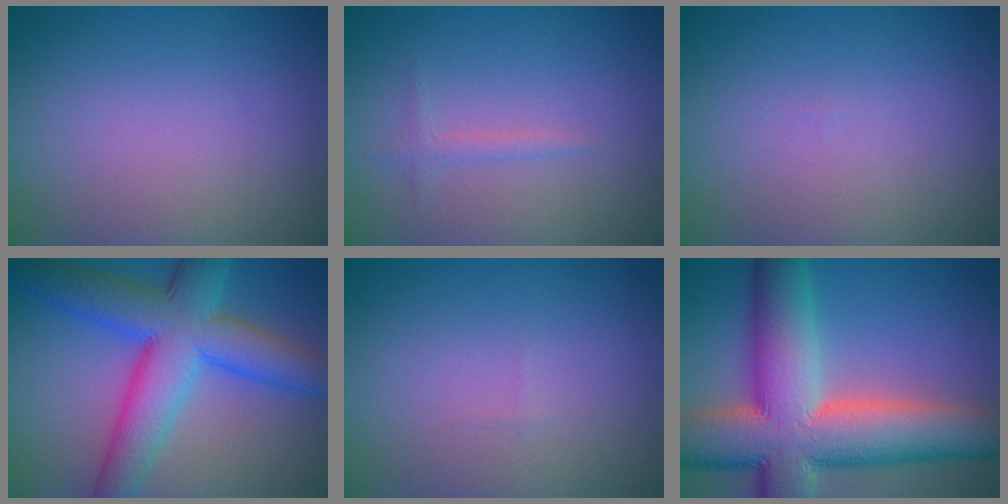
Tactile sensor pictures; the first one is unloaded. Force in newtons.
{"total": 1.0, "press": 1.0, "slide": 0.0}
{"total": 0.0}
{"total": 9.9, "press": 9.9, "slide": 0.4}
{"total": 0.0}
{"total": 15.1, "press": 15.1, "slide": 1.0}